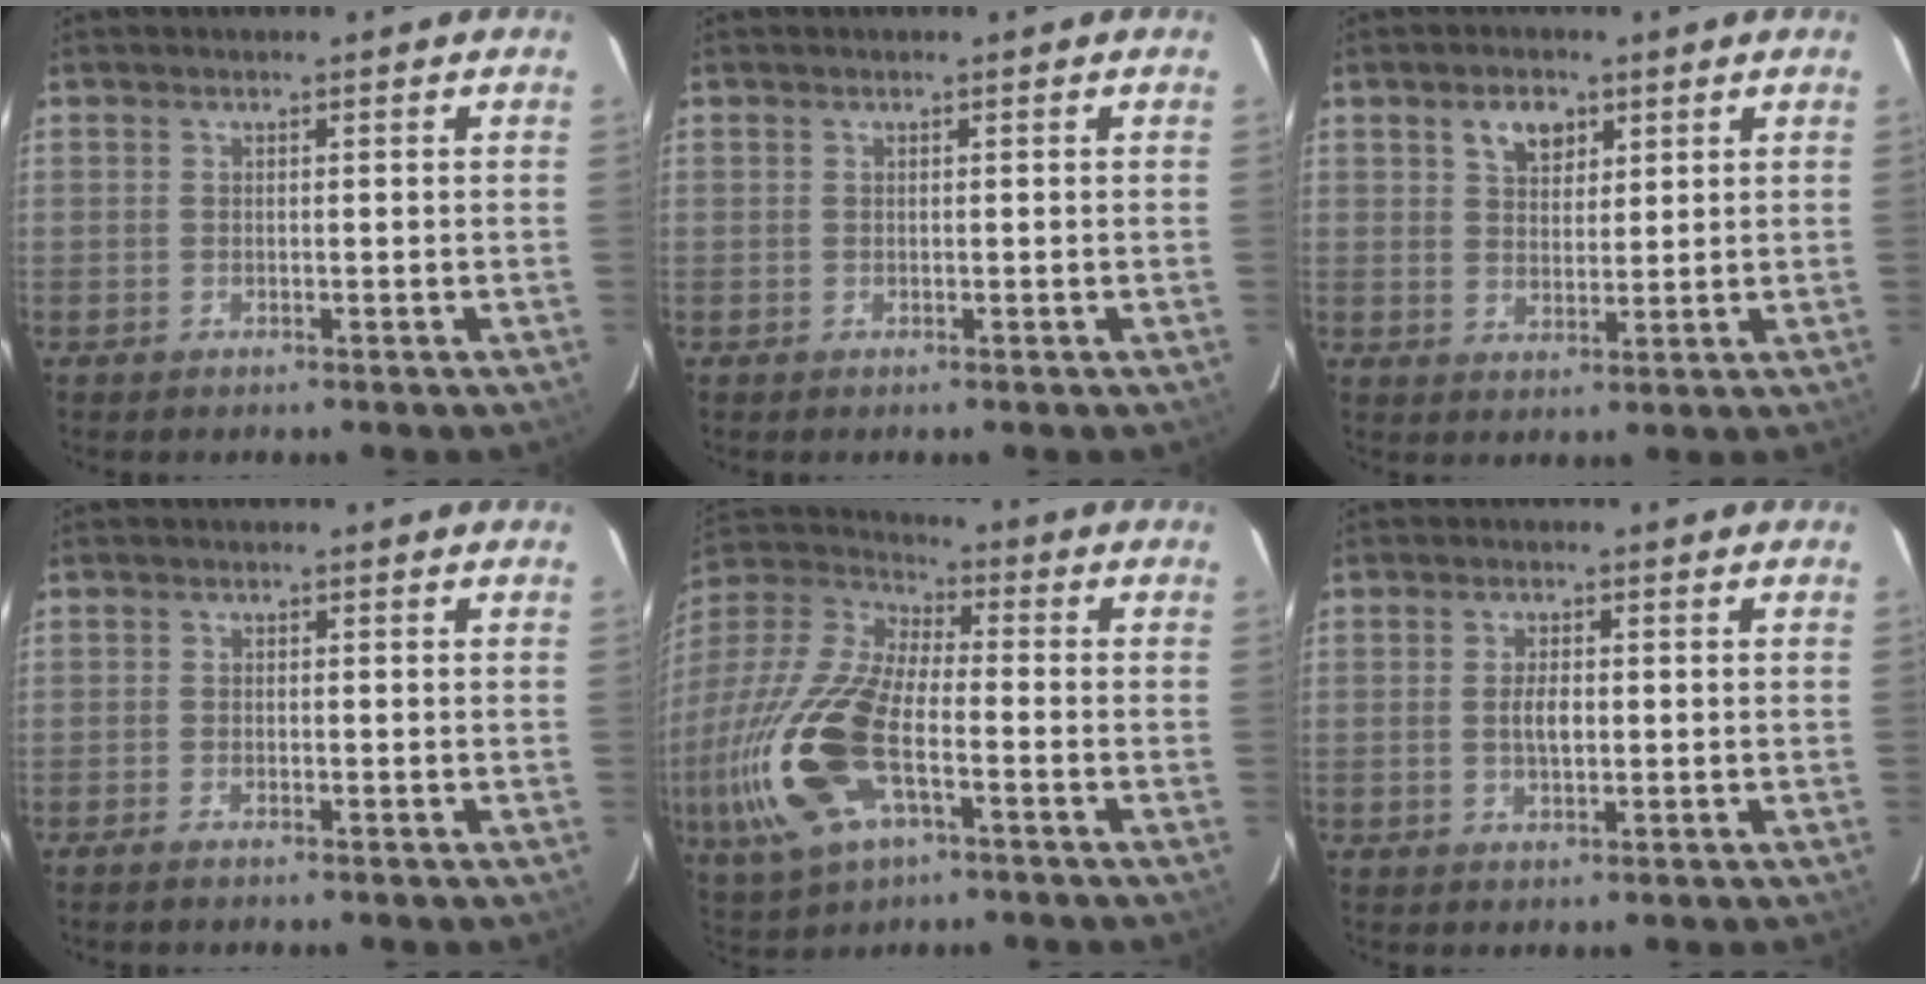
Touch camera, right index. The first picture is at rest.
{"total": 0.0}
{"total": 5.3, "force": [2.9, 3.3, 3.0], "torque": [-0.042, 0.007, 0.054]}
{"total": 1.2, "force": [-1.1, 0.1, 0.5], "torque": [-0.015, -0.002, -0.024]}
{"total": 23.2, "force": [-7.2, 10.5, 19.5], "torque": [-0.430, -0.032, -0.137]}
{"total": 2.9, "force": [0.0, 1.3, 2.6], "torque": [-0.047, 0.001, 0.000]}